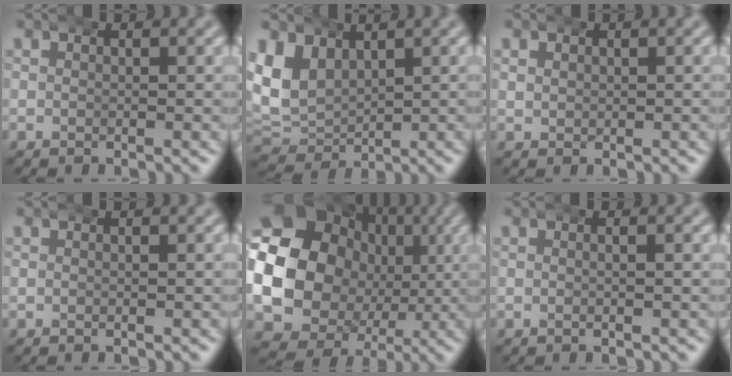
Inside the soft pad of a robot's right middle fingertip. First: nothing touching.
{"total": 9.3, "force": [0.9, 8.1, 4.5], "torque": [-0.127, -0.014, 0.018]}
{"total": 1.0, "force": [0.4, 1.0, 0.2], "torque": [-0.008, 0.000, 0.011]}
{"total": 0.0}
{"total": 21.9, "force": [0.3, 18.8, 11.2], "torque": [-0.221, -0.041, 0.001]}
{"total": 0.7, "force": [0.1, 0.0, 0.7], "torque": [-0.005, 0.008, -0.001]}